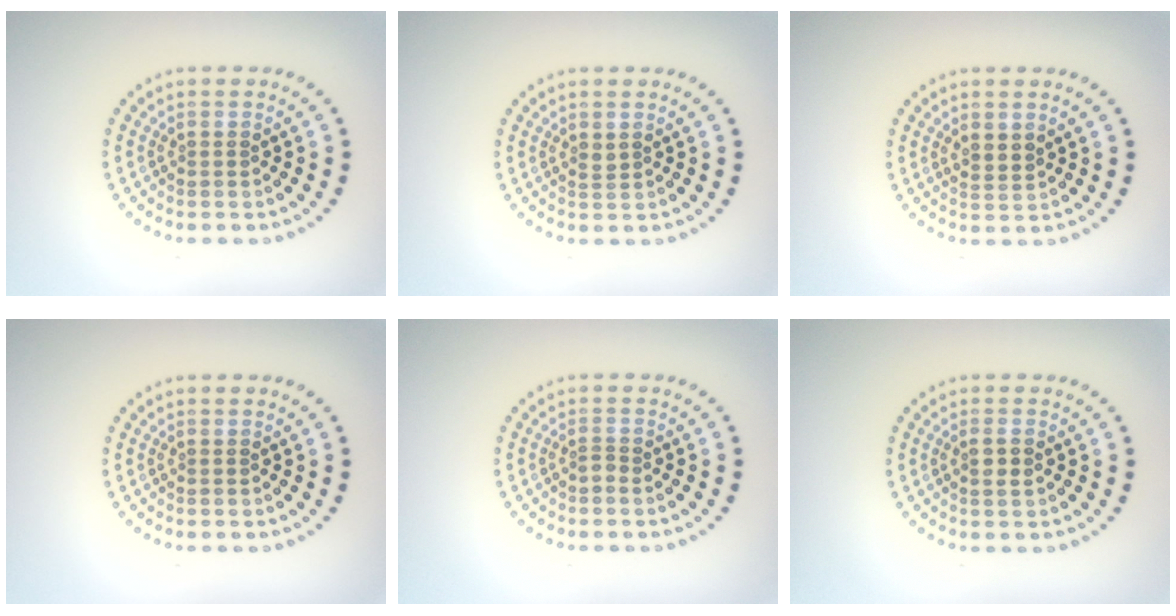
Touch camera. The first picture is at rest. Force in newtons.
{"total": 0.7, "press": 0.6, "slide": 0.3}
{"total": 1.5, "press": 1.2, "slide": 1.0}
{"total": 0.0}
{"total": 0.9, "press": 0.5, "slide": 0.7}
{"total": 1.2, "press": 1.1, "slide": 0.5}